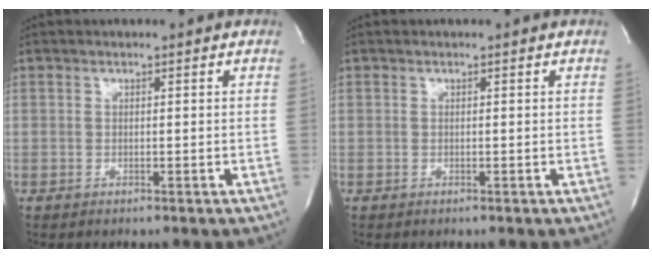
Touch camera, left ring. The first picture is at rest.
{"total": 0.0}